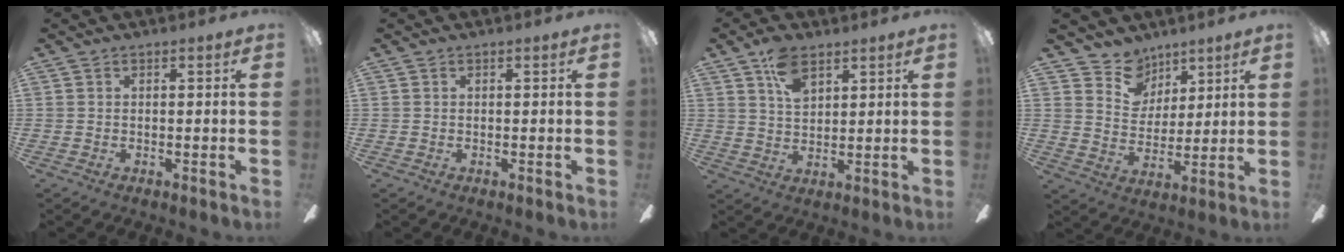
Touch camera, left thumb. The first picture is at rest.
{"total": 0.0}
{"total": 7.9, "force": [4.6, 4.3, 4.8], "torque": [-0.081, -0.008, 0.082]}
{"total": 9.2, "force": [7.0, 6.0, 0.7], "torque": [-0.022, -0.045, 0.134]}